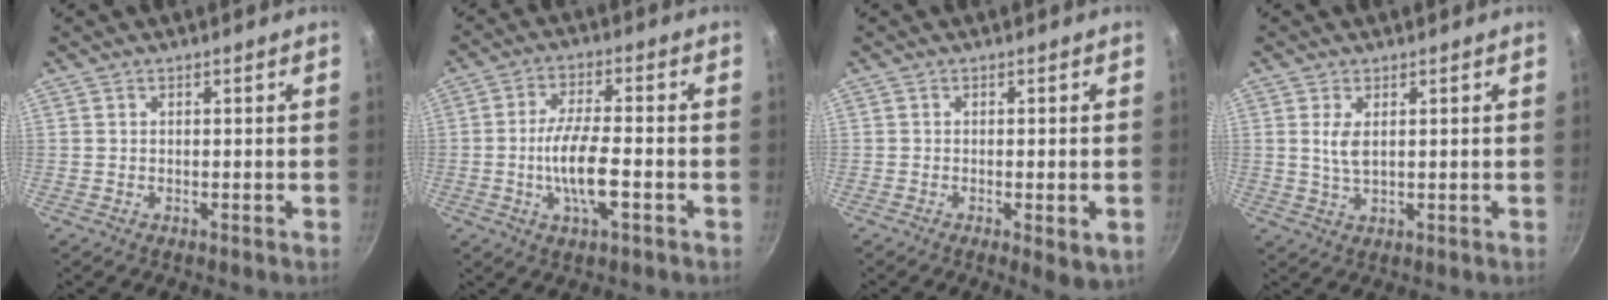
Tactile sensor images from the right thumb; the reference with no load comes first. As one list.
[{"total": 9.7, "force": [-2.6, 2.8, 8.9], "torque": [-0.164, 0.017, -0.053]}, {"total": 4.8, "force": [-1.4, 1.4, 4.3], "torque": [-0.062, -0.008, -0.018]}, {"total": 3.7, "force": [0.9, 1.7, 3.1], "torque": [-0.058, -0.010, 0.019]}]